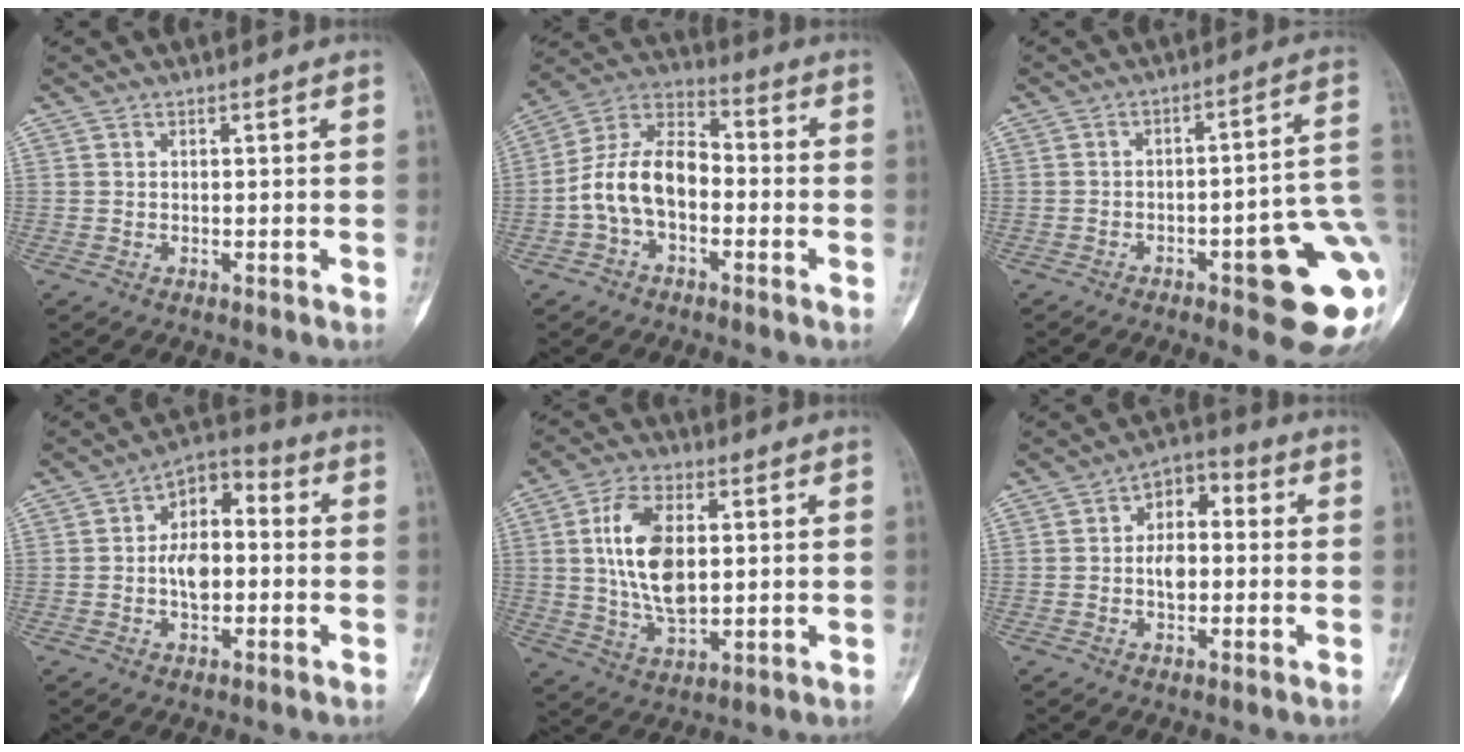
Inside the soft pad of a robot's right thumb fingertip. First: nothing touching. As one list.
[{"total": 12.5, "force": [-2.5, 7.8, 9.4], "torque": [-0.165, 0.045, -0.058]}, {"total": 17.2, "force": [-4.9, 4.6, 15.8], "torque": [-0.152, 0.032, -0.051]}, {"total": 9.6, "force": [-0.5, 5.9, 7.5], "torque": [-0.107, 0.030, -0.022]}, {"total": 12.9, "force": [1.9, 6.9, 10.8], "torque": [-0.198, -0.007, 0.040]}, {"total": 7.7, "force": [-0.1, 5.1, 5.8], "torque": [-0.077, 0.024, -0.014]}]